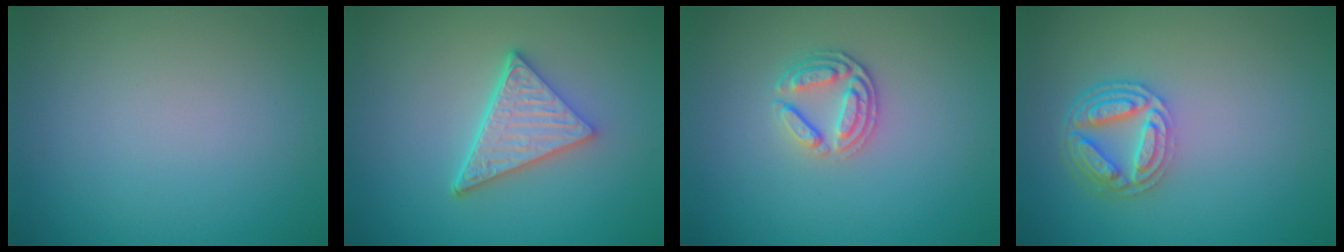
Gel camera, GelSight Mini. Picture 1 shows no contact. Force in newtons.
{"total": 5.0, "press": 3.7, "slide": 3.4}
{"total": 2.7, "press": 2.4, "slide": 1.2}
{"total": 4.7, "press": 3.7, "slide": 3.0}